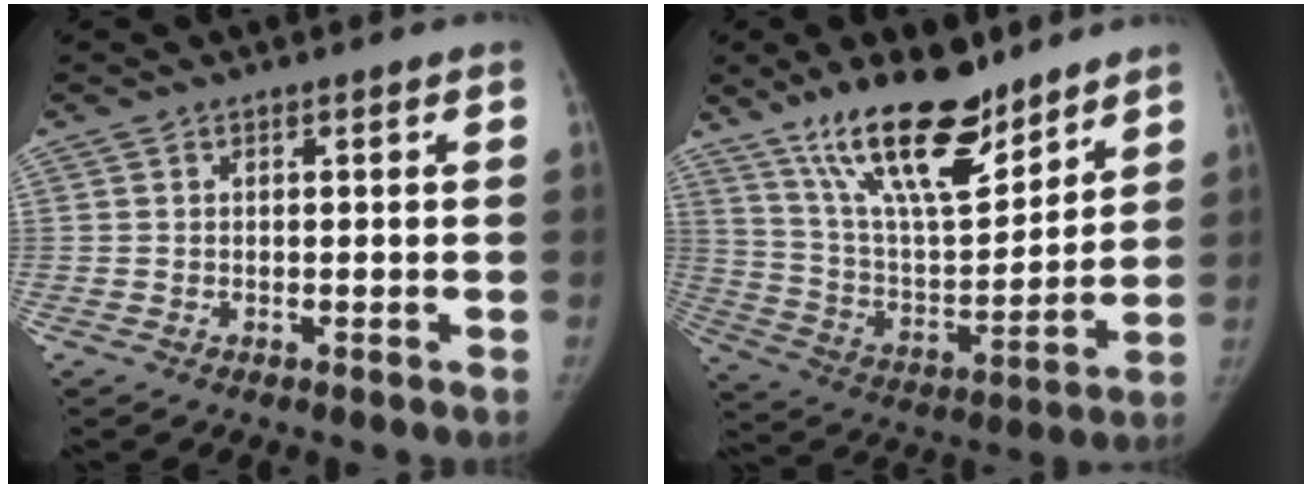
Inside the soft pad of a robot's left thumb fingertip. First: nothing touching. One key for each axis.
{"total": 20.6, "fx": 14.6, "fy": 7.1, "fz": 12.6, "tx": -0.180, "ty": -0.079, "tz": 0.263}